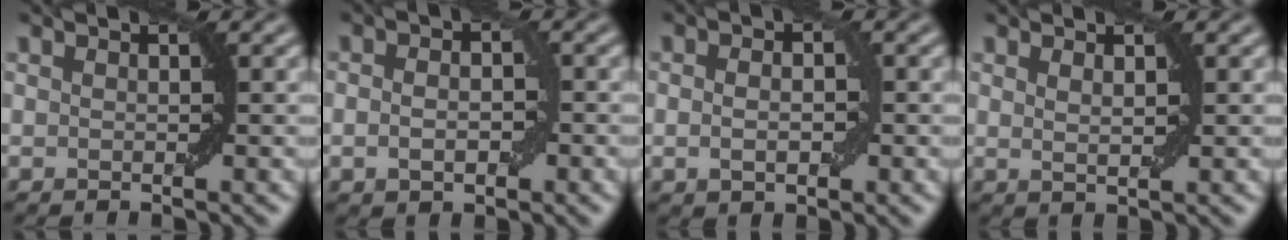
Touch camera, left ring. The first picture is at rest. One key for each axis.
{"total": 2.8, "fx": -0.5, "fy": 1.7, "fz": 2.2, "tx": -0.032, "ty": 0.003, "tz": -0.008}
{"total": 2.7, "fx": -0.2, "fy": 1.6, "fz": 2.2, "tx": -0.031, "ty": 0.002, "tz": -0.004}
{"total": 1.1, "fx": 0.7, "fy": 0.2, "fz": 0.8, "tx": -0.013, "ty": -0.001, "tz": 0.013}